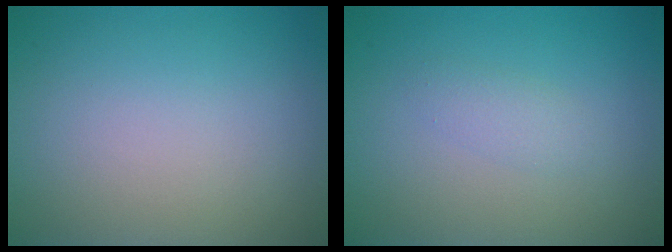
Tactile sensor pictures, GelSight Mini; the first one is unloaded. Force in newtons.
{"total": 1.3, "press": 1.3, "slide": 0.1}